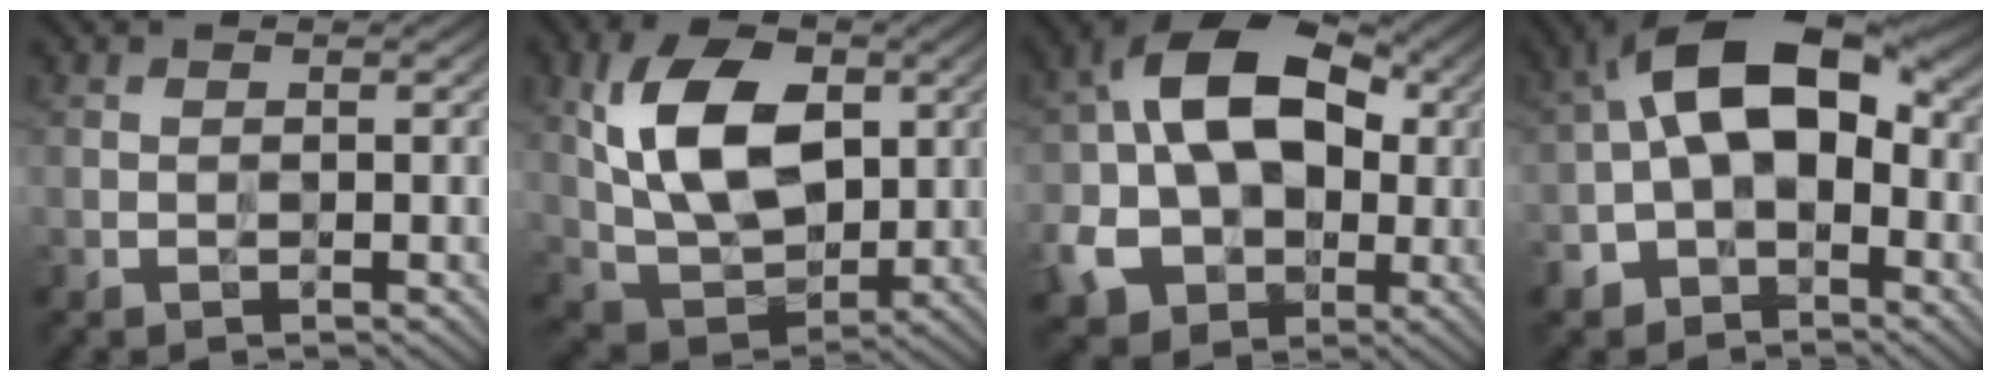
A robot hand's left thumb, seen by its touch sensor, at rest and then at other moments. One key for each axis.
{"total": 12.5, "fx": 2.8, "fy": 8.0, "fz": 9.2, "tx": -0.188, "ty": 0.003, "tz": 0.051}
{"total": 15.7, "fx": -0.2, "fy": 11.6, "fz": 10.6, "tx": -0.198, "ty": 0.001, "tz": -0.007}
{"total": 13.9, "fx": -1.6, "fy": 8.8, "fz": 10.7, "tx": -0.186, "ty": 0.019, "tz": -0.043}